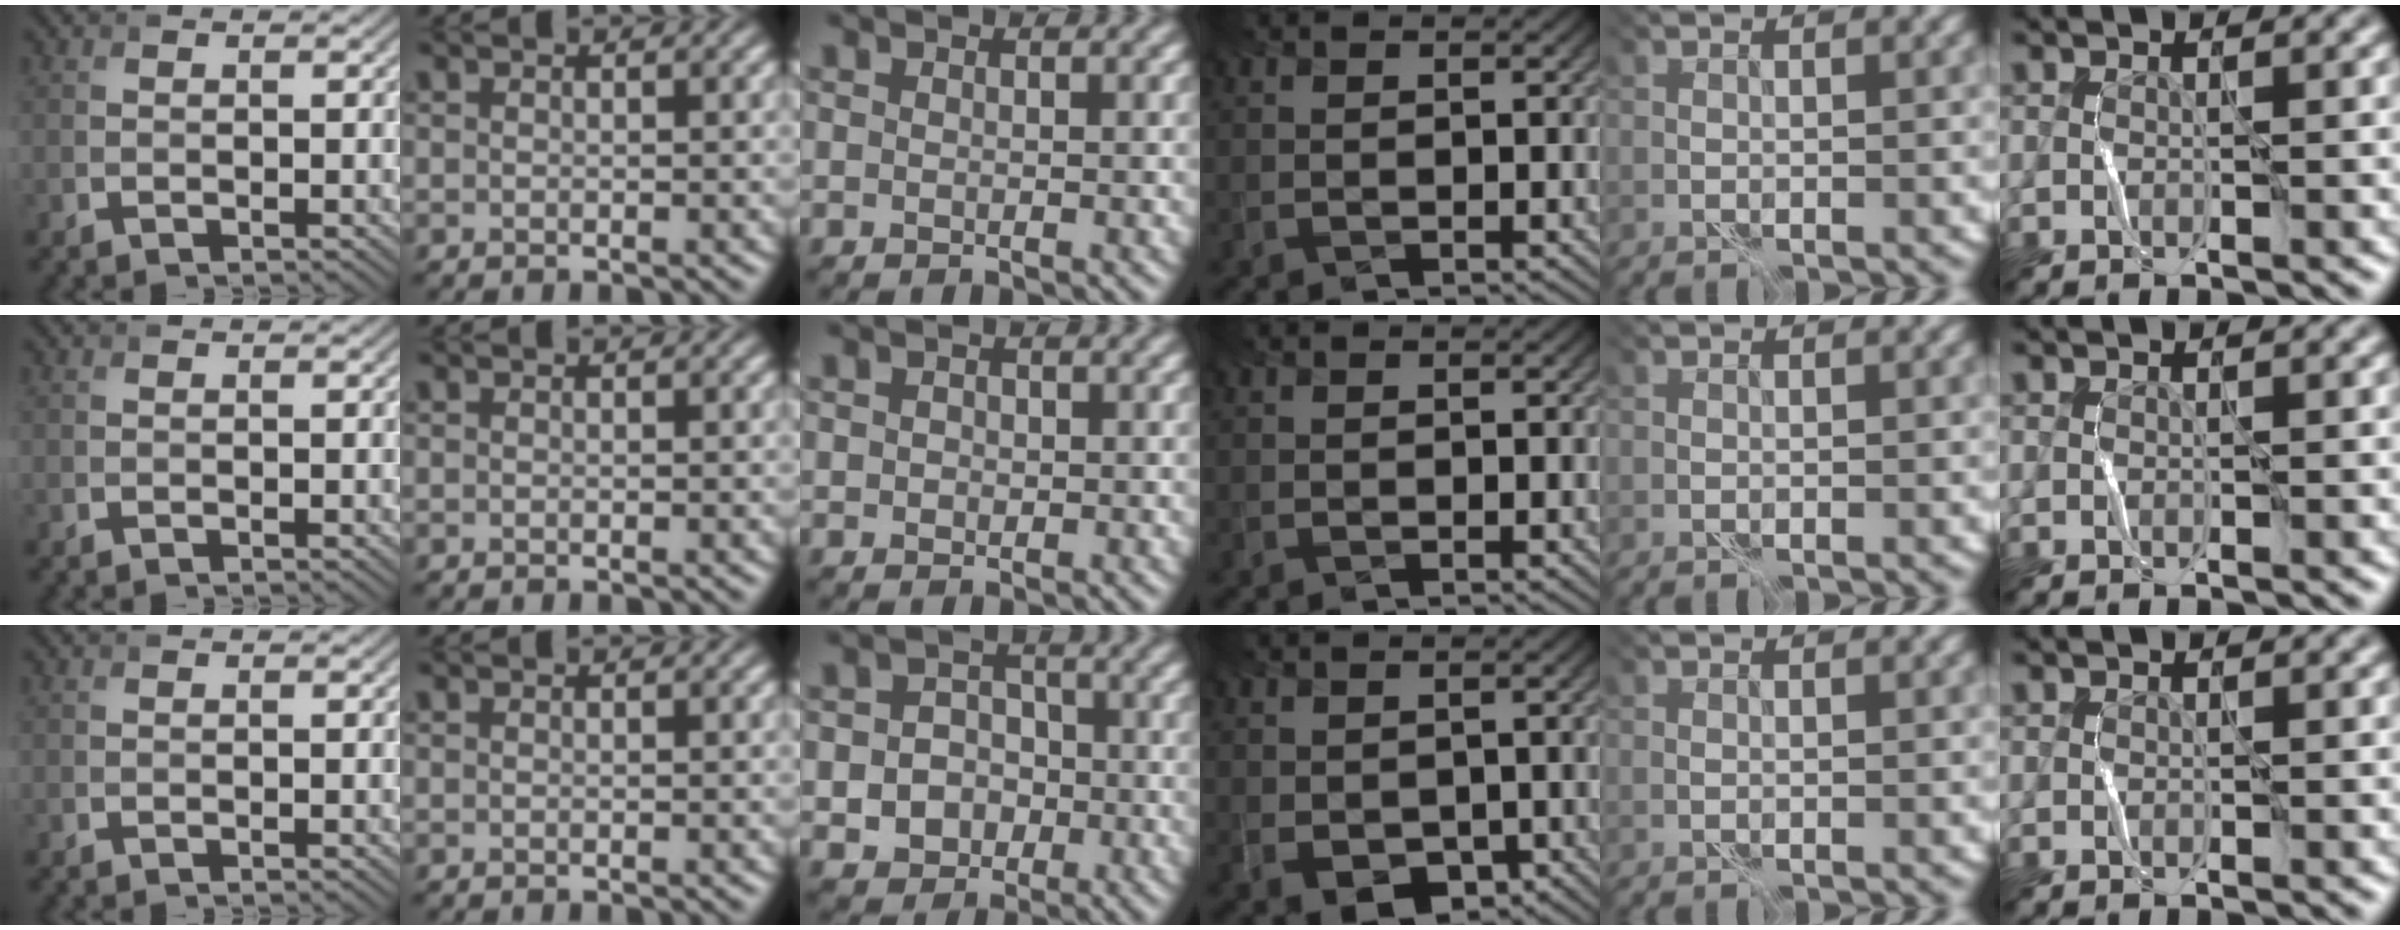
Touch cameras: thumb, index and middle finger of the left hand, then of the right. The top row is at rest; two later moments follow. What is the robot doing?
{"motion": "fold", "object": "bubble wrap"}